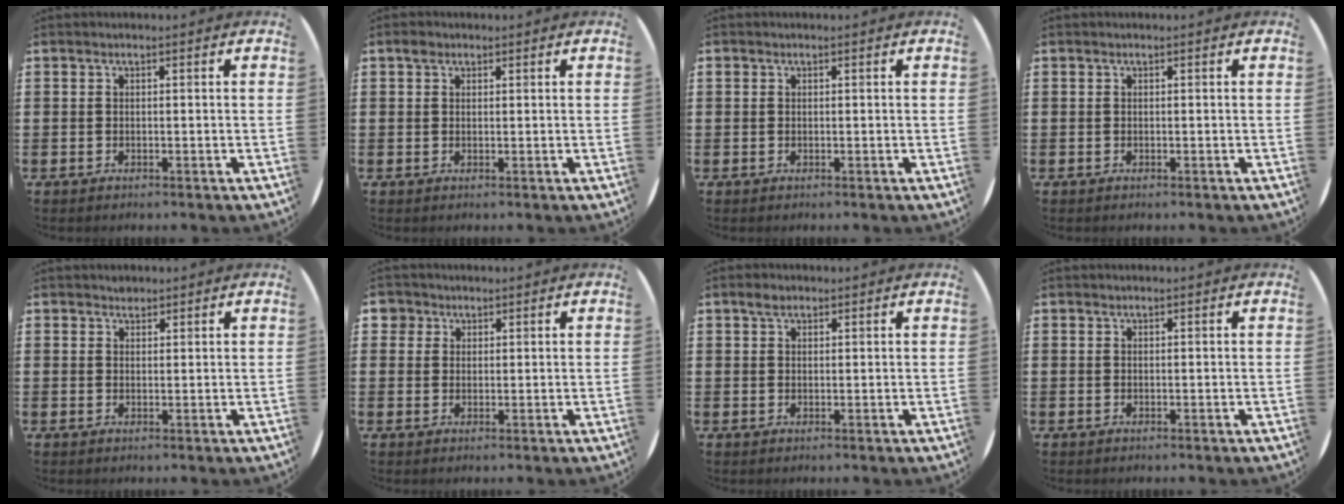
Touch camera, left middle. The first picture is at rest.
{"total": 1.1, "force": [0.8, 0.8, 0.3], "torque": [0.001, 0.001, 0.013]}
{"total": 0.0}
{"total": 0.0}
{"total": 1.3, "force": [1.2, 0.6, -0.1], "torque": [0.008, -0.003, 0.022]}
{"total": 2.3, "force": [1.6, 1.7, 0.1], "torque": [-0.002, 0.004, 0.029]}
{"total": 1.7, "force": [1.3, 0.7, 0.9], "torque": [-0.012, 0.002, 0.021]}
{"total": 0.0}